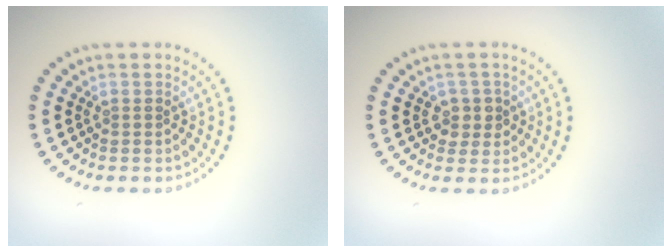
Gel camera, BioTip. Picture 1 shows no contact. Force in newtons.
{"total": 1.7, "press": 1.7, "slide": 0.4}